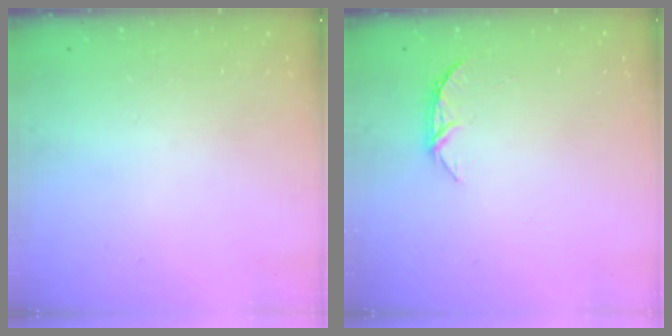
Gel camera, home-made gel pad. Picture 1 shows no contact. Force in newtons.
{"total": 5.7, "press": 5.6, "slide": 0.4}